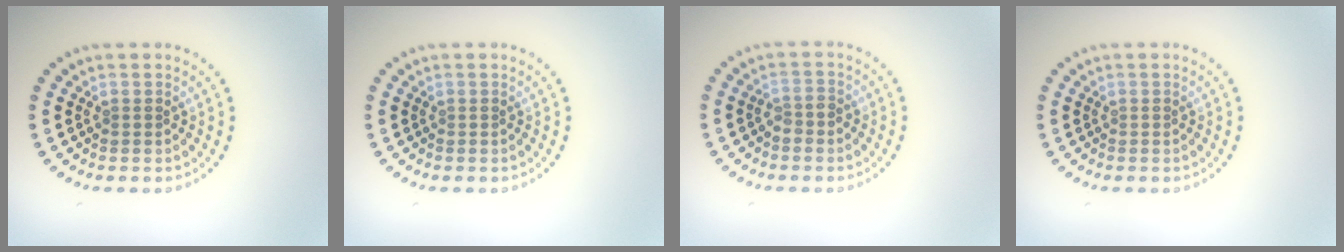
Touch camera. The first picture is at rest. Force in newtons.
{"total": 0.0}
{"total": 1.4, "press": 1.2, "slide": 0.7}
{"total": 0.0}